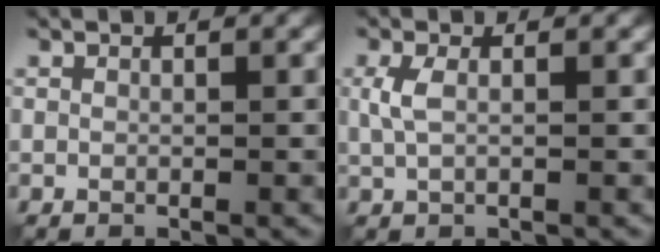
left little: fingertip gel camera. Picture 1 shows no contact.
{"total": 1.9, "force": [0.2, 0.8, 1.7], "torque": [-0.043, 0.003, 0.005]}